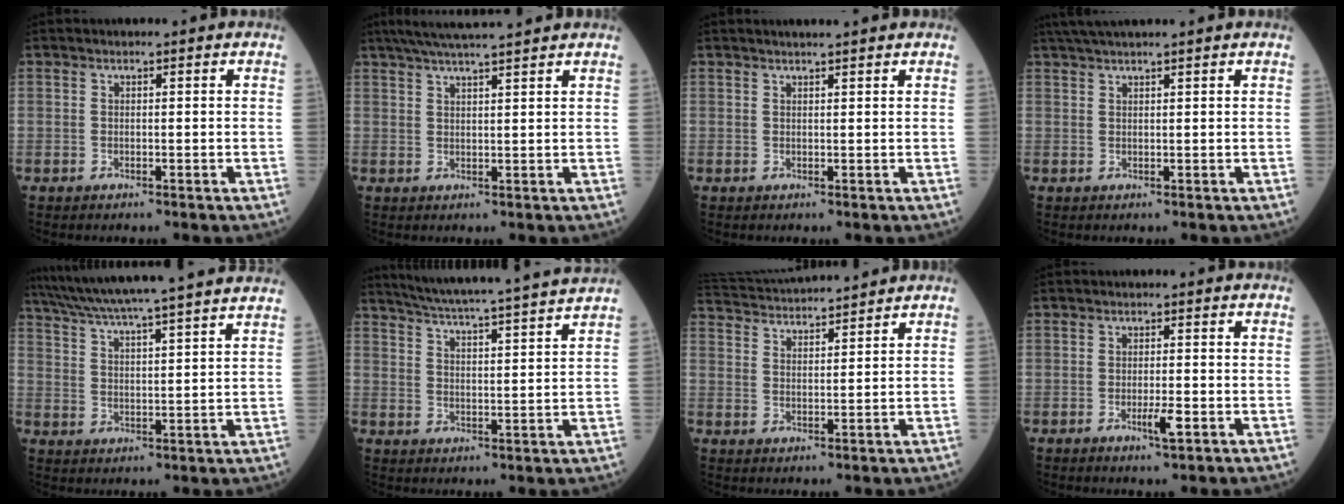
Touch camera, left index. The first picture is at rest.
{"total": 8.9, "force": [7.7, -0.2, 4.6], "torque": [-0.076, 0.028, 0.110]}
{"total": 3.3, "force": [2.9, 0.1, 1.5], "torque": [-0.020, 0.016, 0.037]}
{"total": 5.5, "force": [4.7, -0.6, 2.8], "torque": [-0.044, 0.029, 0.077]}
{"total": 23.3, "force": [20.9, -0.7, 10.3], "torque": [-0.178, -0.004, 0.289]}
{"total": 17.7, "force": [16.2, -1.5, 7.0], "torque": [-0.126, -0.020, 0.223]}
{"total": 12.4, "force": [11.8, 0.4, 3.6], "torque": [-0.081, 0.032, 0.191]}
{"total": 3.1, "force": [-1.3, 0.4, 2.8], "torque": [-0.050, -0.002, -0.020]}